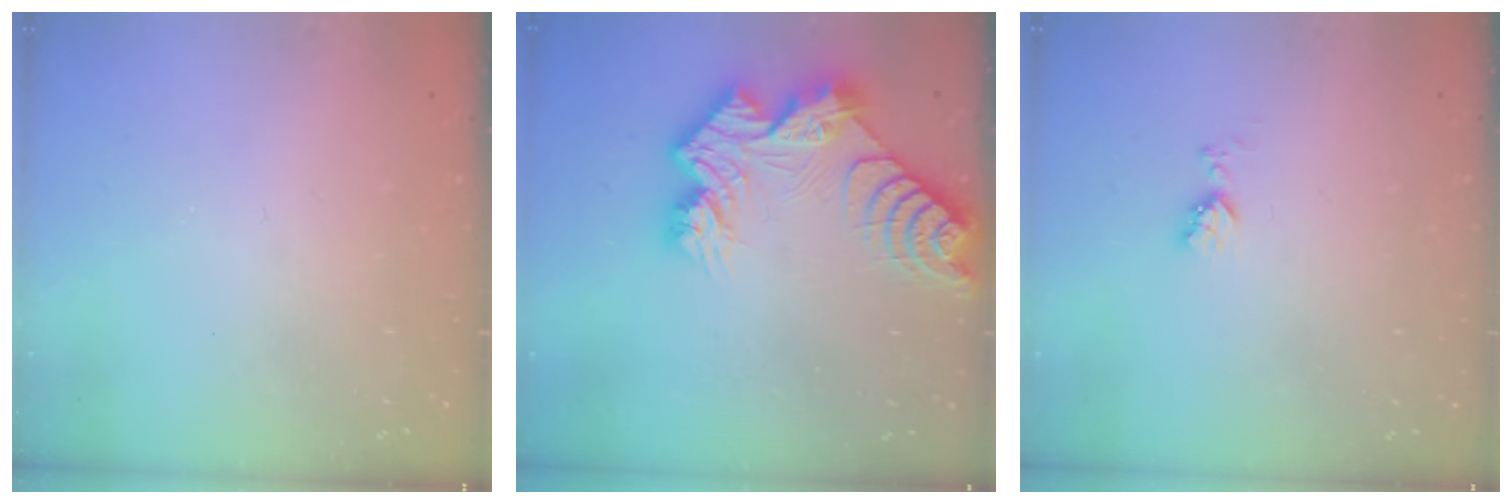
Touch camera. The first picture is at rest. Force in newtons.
{"total": 13.4, "press": 13.4, "slide": 1.1}
{"total": 3.7, "press": 3.7, "slide": 0.6}